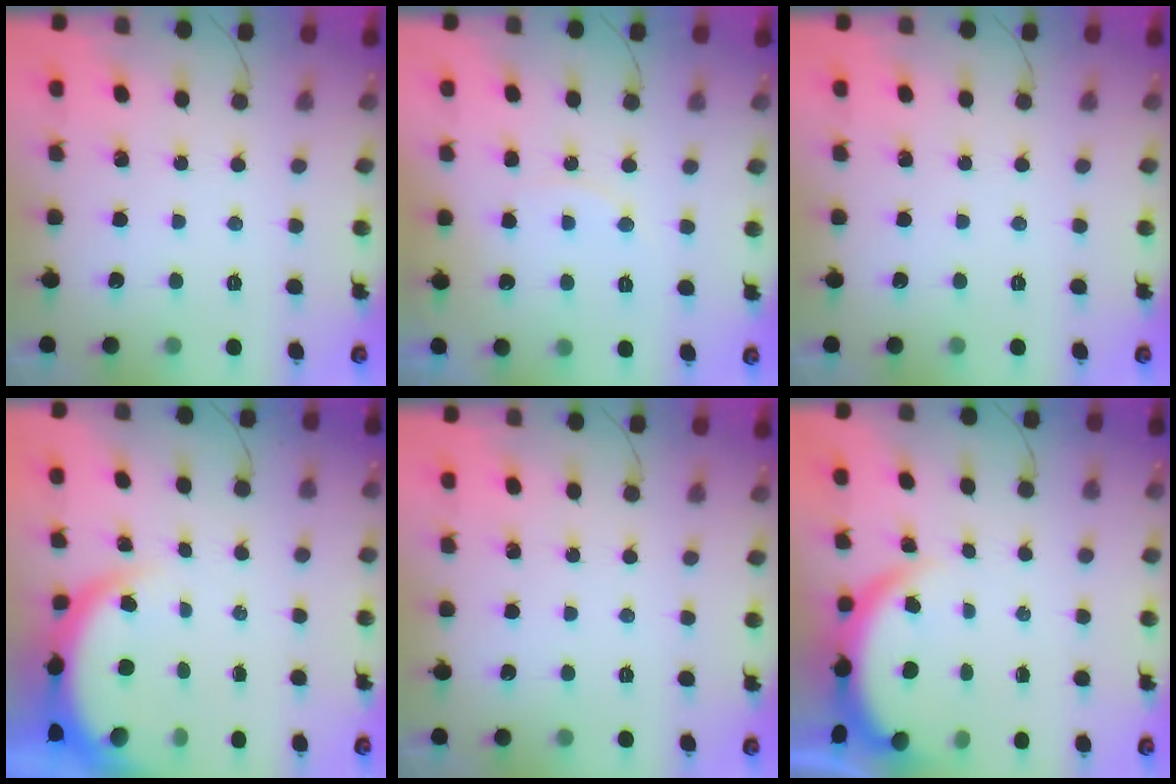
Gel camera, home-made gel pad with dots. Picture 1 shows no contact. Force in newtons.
{"total": 5.6, "press": 5.6, "slide": 0.7}
{"total": 0.0}
{"total": 5.2, "press": 5.1, "slide": 0.9}
{"total": 0.0}
{"total": 3.8, "press": 3.8, "slide": 0.2}